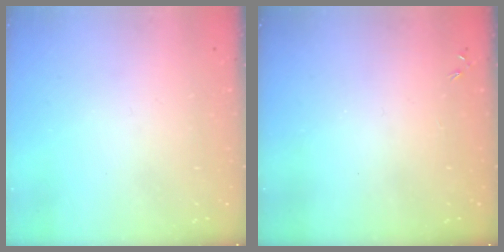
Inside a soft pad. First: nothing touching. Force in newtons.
{"total": 0.0}